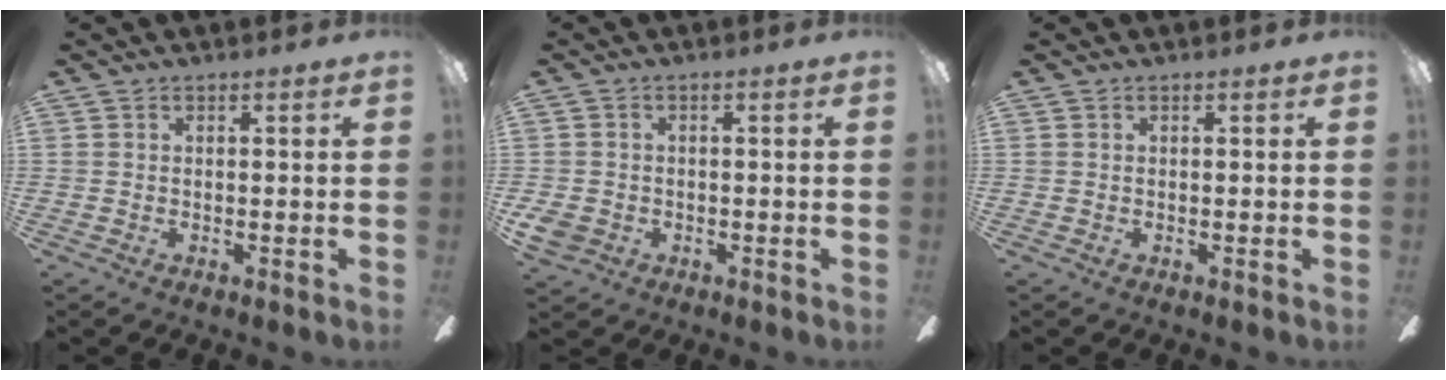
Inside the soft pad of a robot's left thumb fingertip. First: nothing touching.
{"total": 3.9, "force": [-1.8, 2.9, 1.7], "torque": [-0.046, 0.006, -0.037]}
{"total": 0.0}